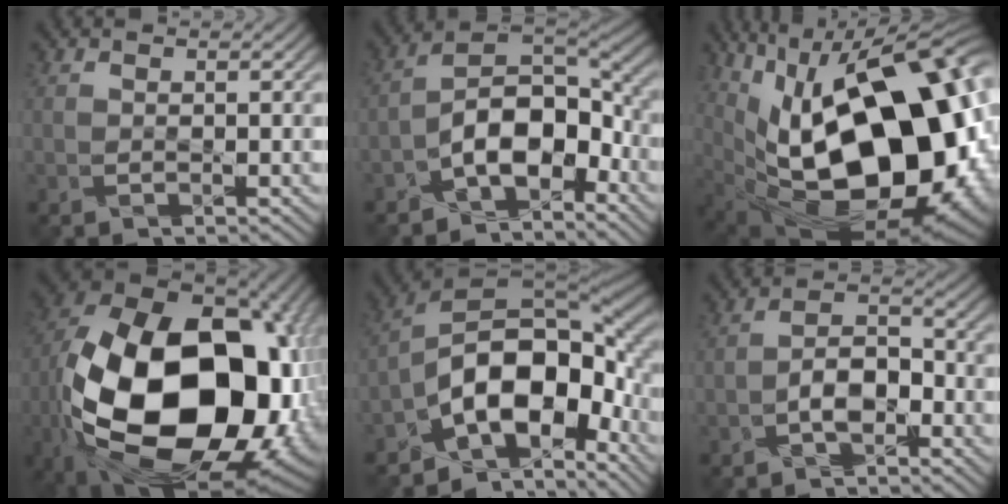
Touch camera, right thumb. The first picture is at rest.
{"total": 9.3, "force": [-4.5, 4.6, 6.6], "torque": [-0.106, 0.010, -0.097]}
{"total": 22.9, "force": [2.1, 12.6, 19.0], "torque": [-0.314, 0.004, 0.055]}
{"total": 24.1, "force": [-4.2, 15.3, 18.2], "torque": [-0.402, -0.059, -0.028]}
{"total": 14.4, "force": [-5.8, 7.7, 10.7], "torque": [-0.174, -0.012, -0.113]}
{"total": 4.9, "force": [-2.2, 2.6, 3.5], "torque": [-0.058, 0.013, -0.043]}